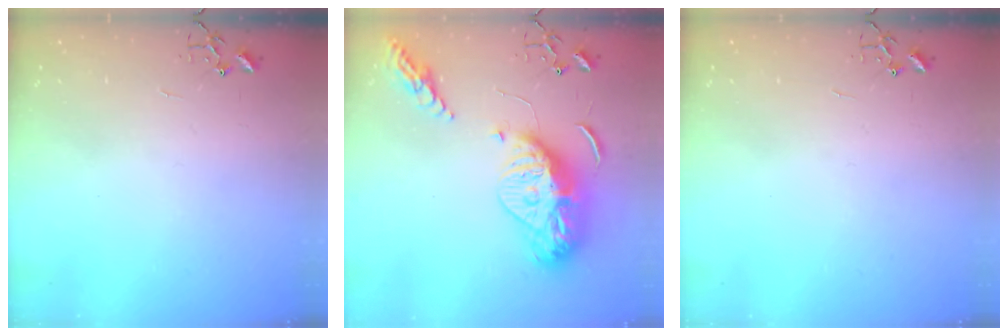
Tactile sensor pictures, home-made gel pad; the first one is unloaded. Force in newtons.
{"total": 18.2, "press": 18.1, "slide": 1.5}
{"total": 0.0}